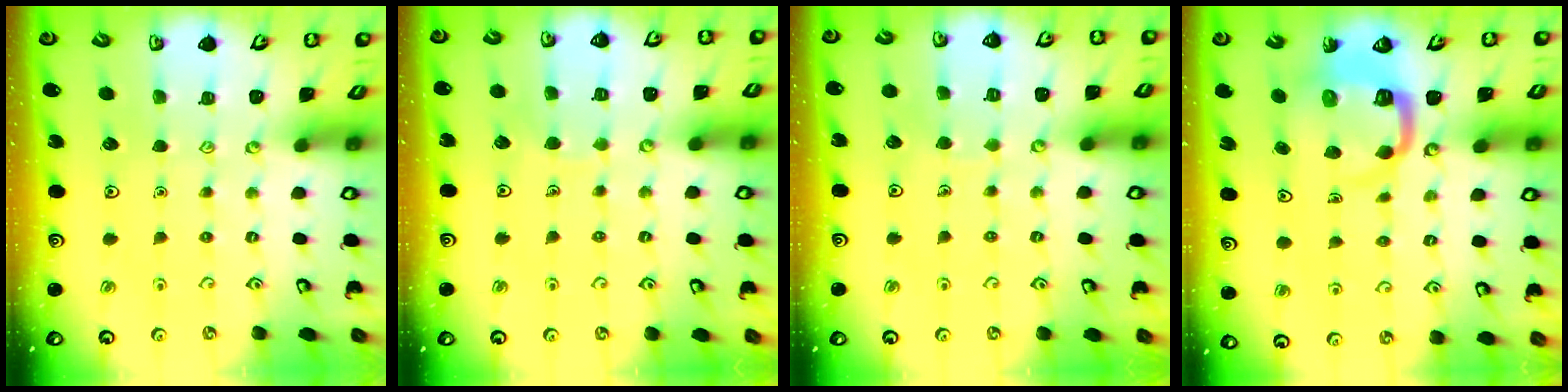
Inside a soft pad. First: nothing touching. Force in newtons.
{"total": 3.9, "press": 3.9, "slide": 0.2}
{"total": 3.4, "press": 3.4, "slide": 0.3}
{"total": 6.0, "press": 5.9, "slide": 0.8}